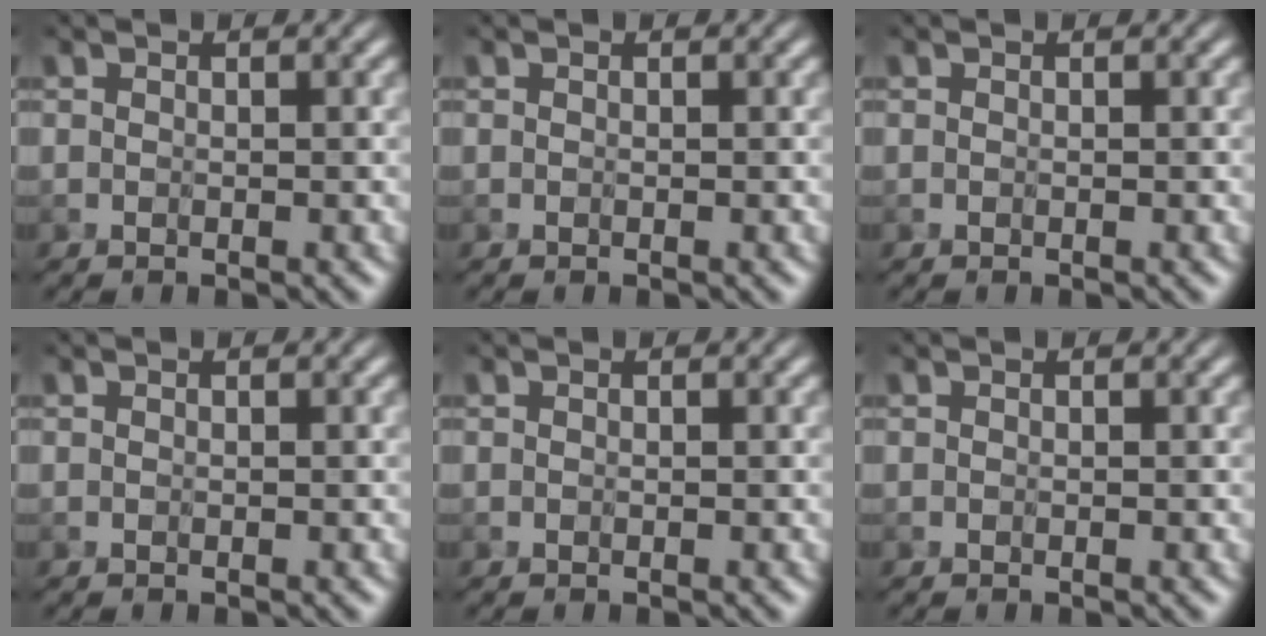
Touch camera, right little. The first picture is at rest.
{"total": 0.0}
{"total": 0.0}
{"total": 0.0}
{"total": 0.0}
{"total": 0.0}